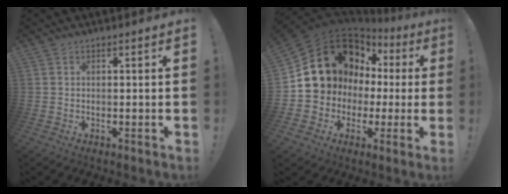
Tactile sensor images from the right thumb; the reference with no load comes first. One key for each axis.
{"total": 17.5, "fx": 6.6, "fy": 14.3, "fz": 7.7, "tx": -0.106, "ty": -0.042, "tz": 0.156}